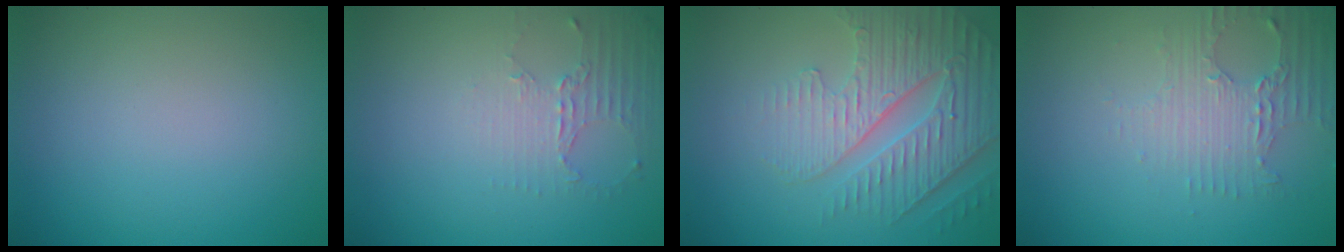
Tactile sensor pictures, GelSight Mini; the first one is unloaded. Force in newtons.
{"total": 2.3, "press": 1.6, "slide": 1.6}
{"total": 4.9, "press": 4.4, "slide": 2.0}
{"total": 3.0, "press": 2.5, "slide": 1.7}